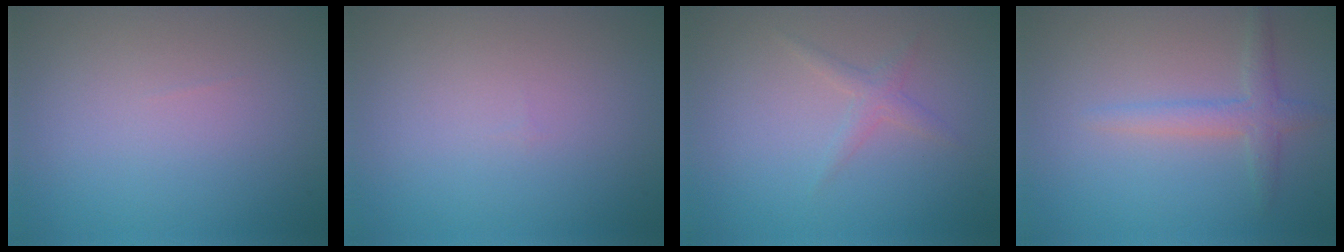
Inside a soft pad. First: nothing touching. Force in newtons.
{"total": 0.0}
{"total": 1.3, "press": 1.3, "slide": 0.0}
{"total": 2.2, "press": 2.2, "slide": 0.0}